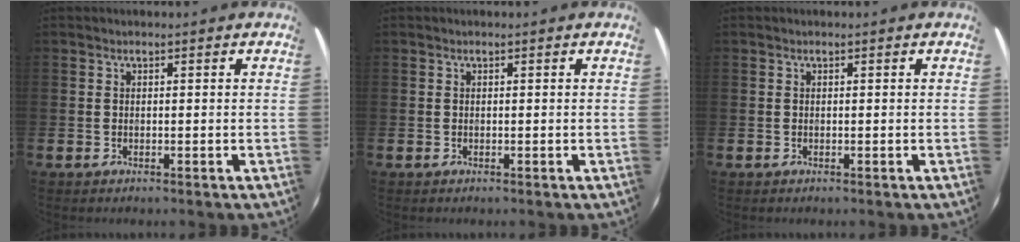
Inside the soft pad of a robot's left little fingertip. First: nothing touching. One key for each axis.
{"total": 0.0}
{"total": 0.0}